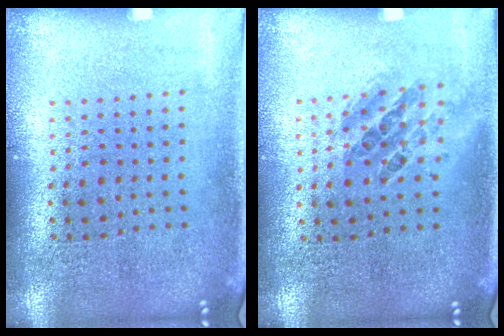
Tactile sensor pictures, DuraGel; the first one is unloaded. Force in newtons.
{"total": 1.0, "press": 0.9, "slide": 0.4}